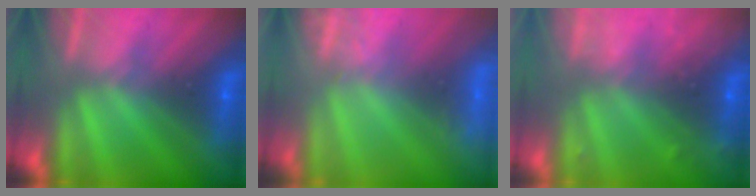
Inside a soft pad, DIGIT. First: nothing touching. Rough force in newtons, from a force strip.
{"total": 2.6}
{"total": 8.1}